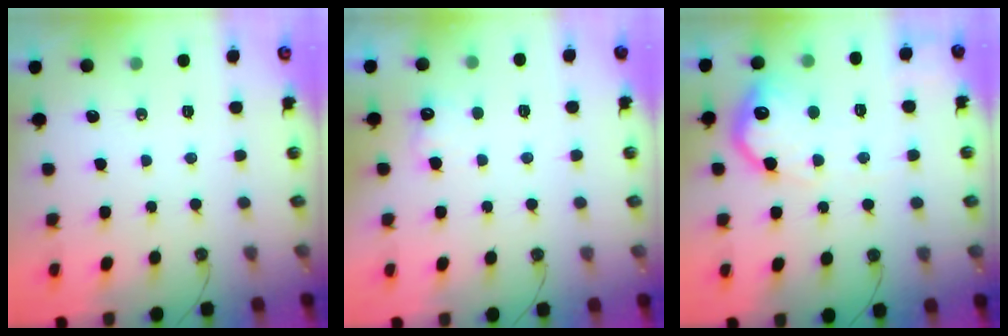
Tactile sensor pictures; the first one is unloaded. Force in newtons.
{"total": 6.8, "press": 6.8, "slide": 1.1}
{"total": 16.9, "press": 16.9, "slide": 1.2}